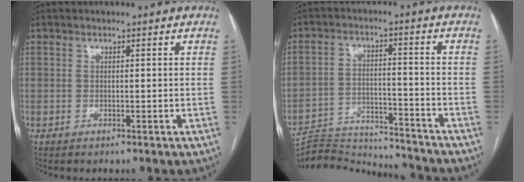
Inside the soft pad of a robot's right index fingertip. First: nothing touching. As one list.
[{"total": 15.3, "force": [-15.1, 0.5, 2.2], "torque": [-0.038, 0.009, -0.224]}]